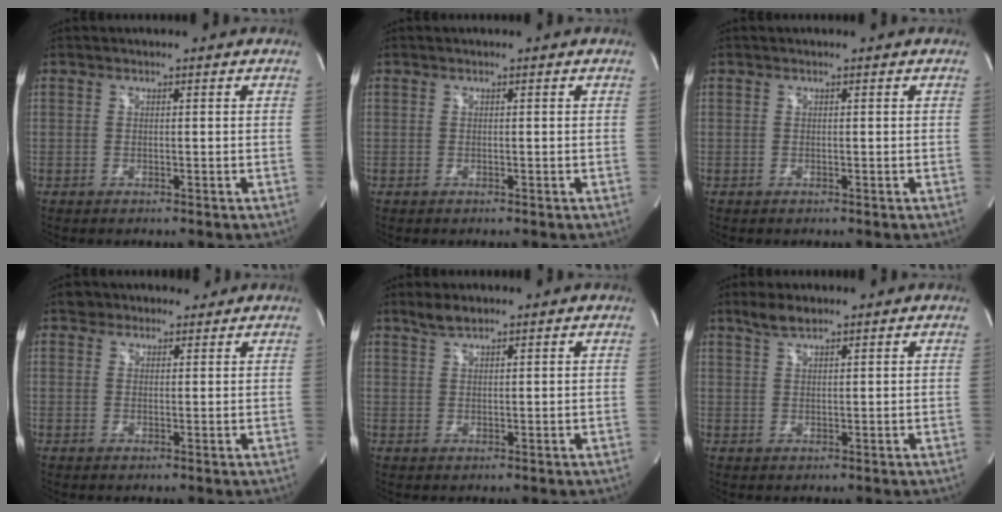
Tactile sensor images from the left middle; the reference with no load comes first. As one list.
[{"total": 0.0}, {"total": 0.0}, {"total": 3.3, "force": [2.6, 2.1, 0.1], "torque": [0.006, 0.017, 0.037]}, {"total": 2.5, "force": [2.1, 0.6, 1.2], "torque": [-0.028, 0.007, 0.043]}, {"total": 3.0, "force": [2.4, 0.7, 1.6], "torque": [-0.038, 0.007, 0.050]}]